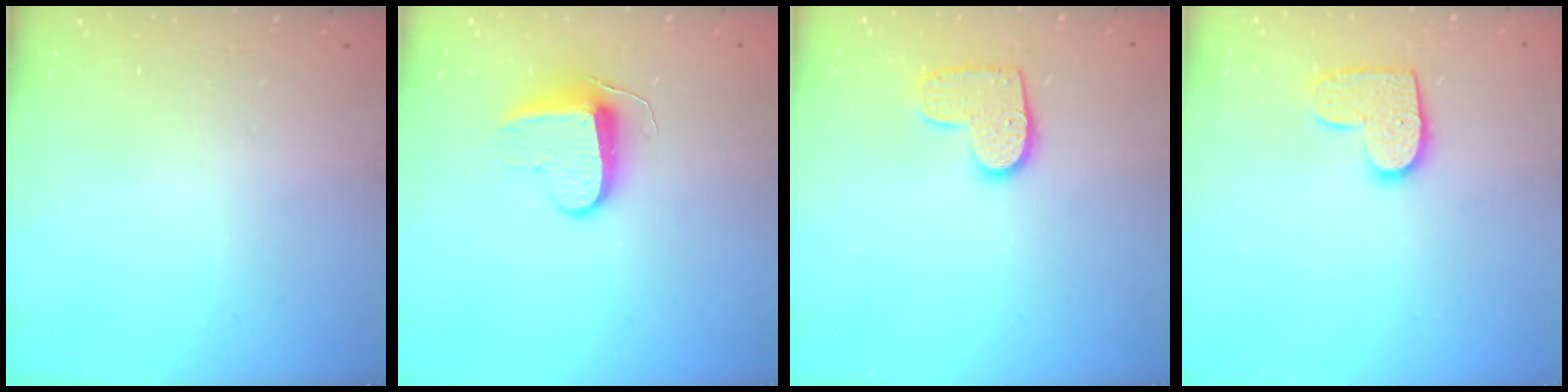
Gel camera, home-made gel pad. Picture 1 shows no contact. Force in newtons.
{"total": 9.4, "press": 9.4, "slide": 0.2}
{"total": 9.8, "press": 9.8, "slide": 0.3}
{"total": 9.9, "press": 9.9, "slide": 0.4}